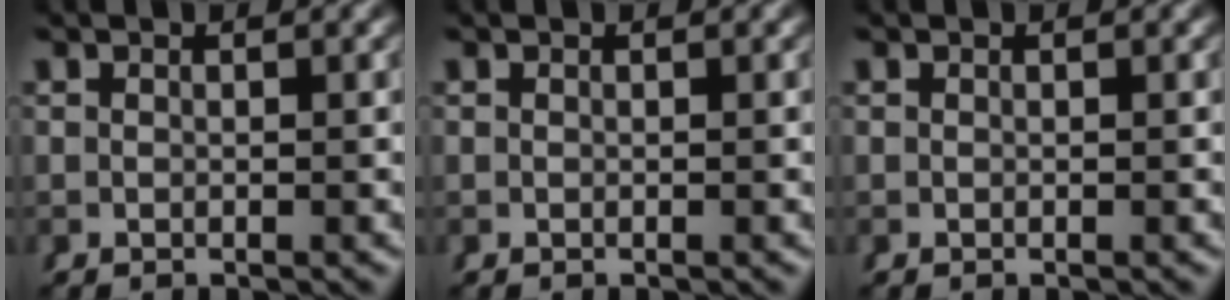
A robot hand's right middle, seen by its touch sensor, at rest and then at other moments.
{"total": 0.0}
{"total": 0.0}